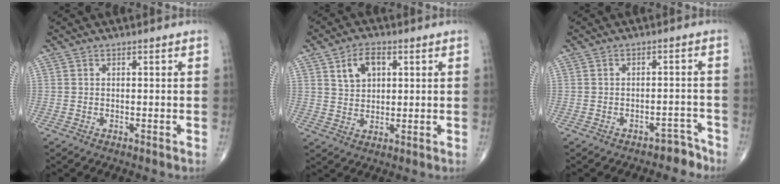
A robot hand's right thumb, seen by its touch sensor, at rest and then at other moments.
{"total": 6.3, "force": [2.5, 4.0, 4.1], "torque": [-0.054, -0.007, 0.046]}
{"total": 3.6, "force": [-3.1, 1.9, 0.2], "torque": [0.010, 0.043, -0.036]}